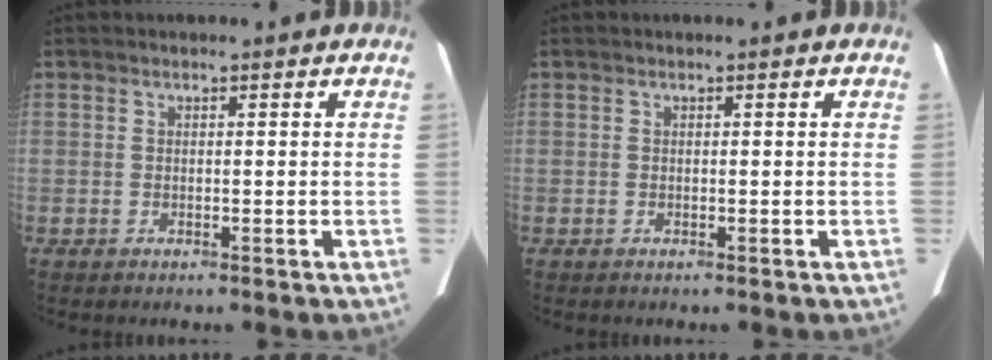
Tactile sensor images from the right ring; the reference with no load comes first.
{"total": 0.0}